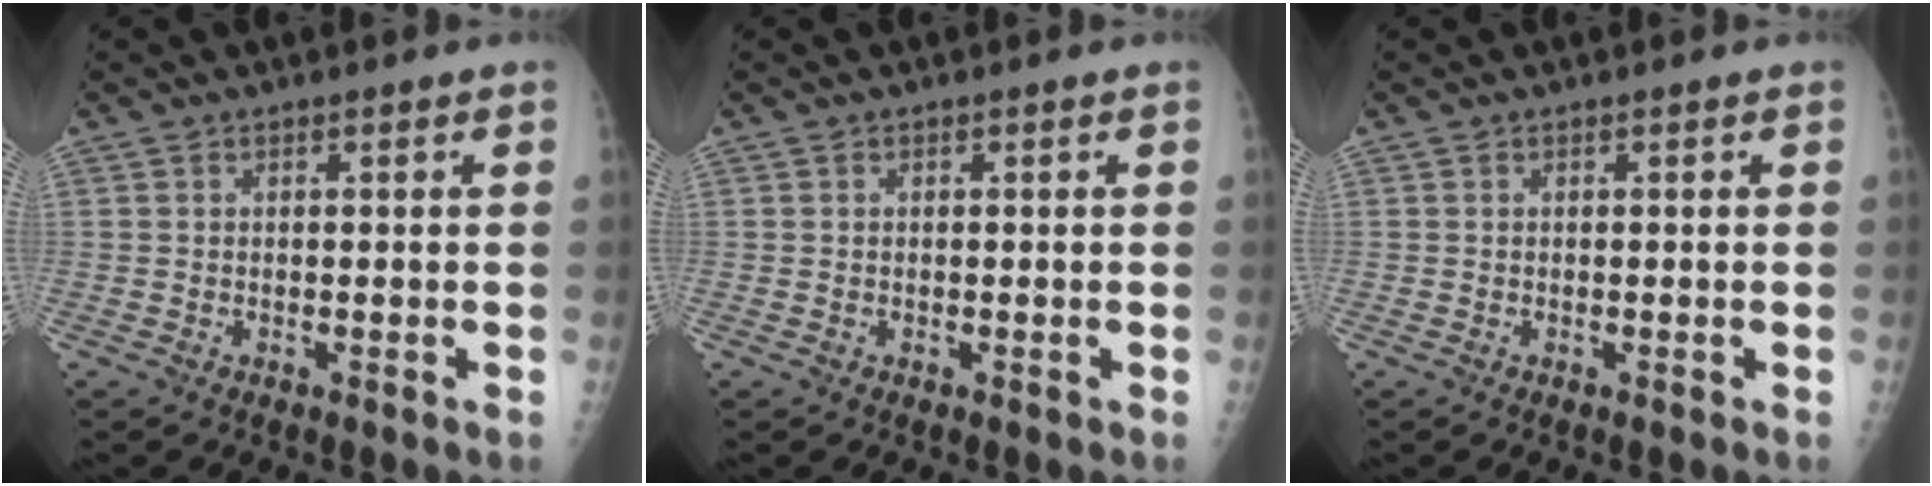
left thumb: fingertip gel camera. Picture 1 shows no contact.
{"total": 0.0}
{"total": 0.0}